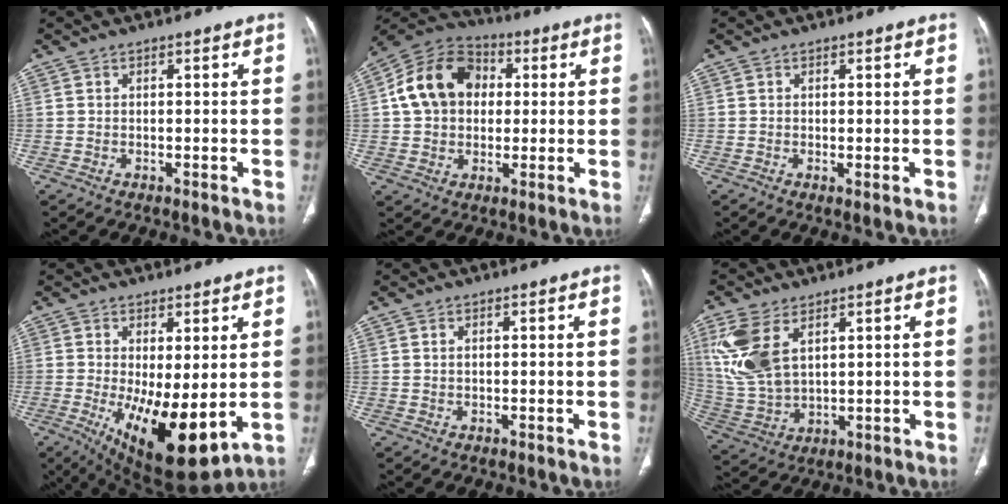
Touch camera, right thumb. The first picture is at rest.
{"total": 14.6, "force": [2.2, 11.5, 8.8], "torque": [-0.136, 0.021, 0.028]}
{"total": 0.9, "force": [-0.1, 0.2, 0.9], "torque": [-0.021, -0.006, 0.000]}
{"total": 14.4, "force": [-1.8, 5.4, 13.3], "torque": [-0.214, -0.032, -0.006]}
{"total": 0.6, "force": [0.3, 0.2, 0.4], "torque": [-0.012, 0.003, 0.006]}
{"total": 12.2, "force": [5.3, 6.5, 8.9], "torque": [-0.206, -0.011, 0.124]}